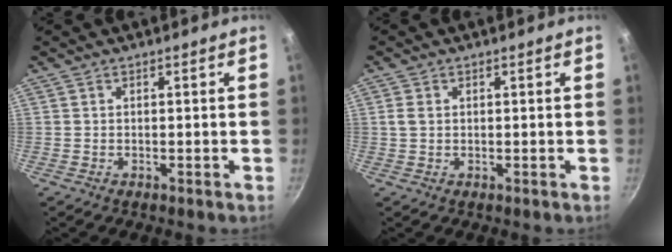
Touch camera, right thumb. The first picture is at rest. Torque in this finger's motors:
{"motor_torque": [-1.58, 1.68, 0.26, 0.01, 0.24]}